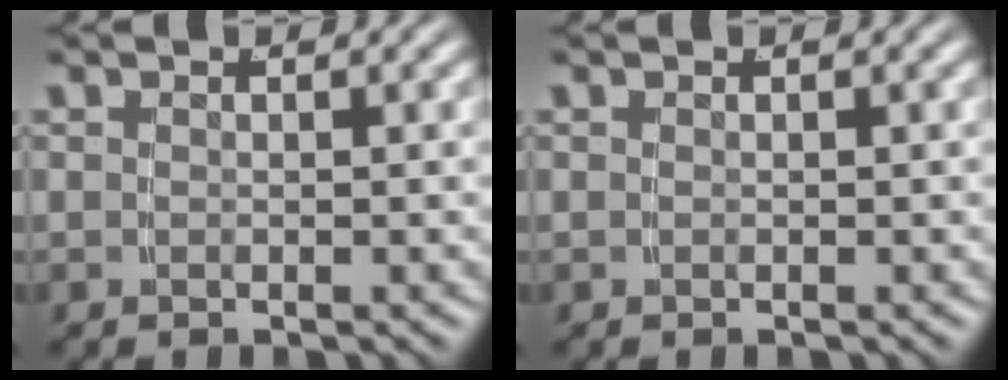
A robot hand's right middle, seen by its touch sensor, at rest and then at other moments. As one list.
[{"total": 0.0}]